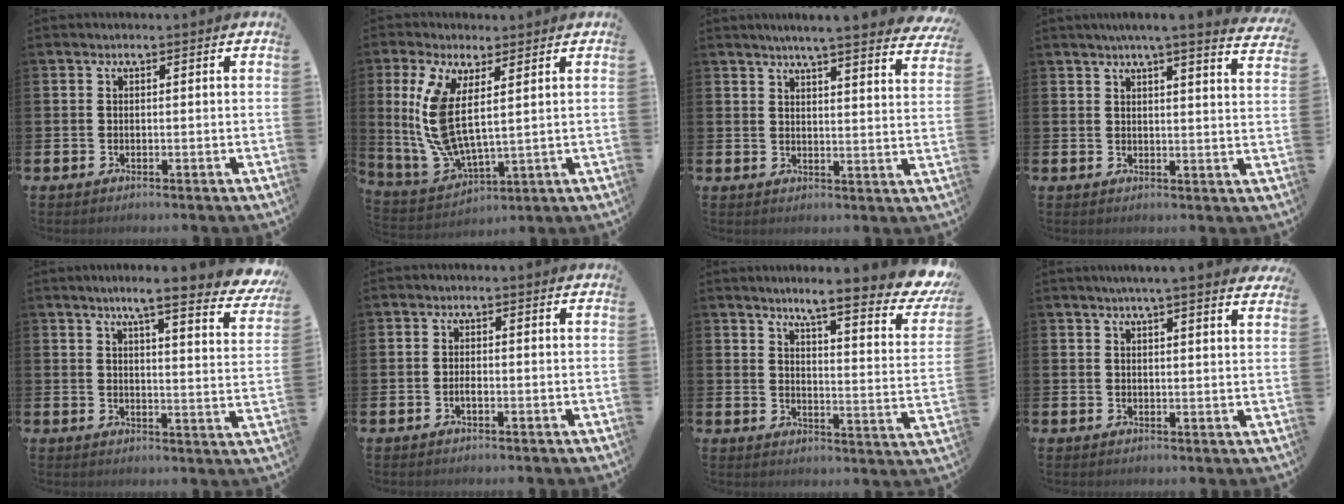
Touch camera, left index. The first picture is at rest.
{"total": 8.7, "force": [3.1, 3.4, 7.4], "torque": [-0.182, -0.025, 0.056]}
{"total": 5.2, "force": [4.9, -0.5, 1.7], "torque": [-0.040, -0.034, 0.080]}
{"total": 4.9, "force": [4.4, -0.8, 2.0], "torque": [-0.039, -0.023, 0.073]}
{"total": 7.0, "force": [5.8, 0.5, 3.8], "torque": [-0.064, -0.041, 0.091]}
{"total": 1.1, "force": [-0.5, 0.3, 0.9], "torque": [-0.016, -0.001, -0.010]}
{"total": 8.1, "force": [6.6, 0.5, 4.7], "torque": [-0.080, -0.066, 0.099]}
{"total": 3.6, "force": [3.4, -0.7, 1.1], "torque": [-0.026, -0.015, 0.060]}